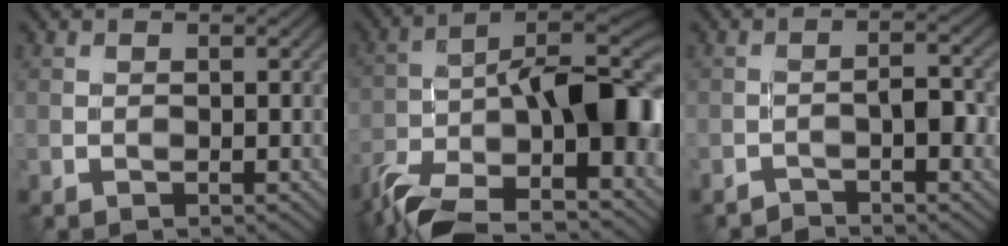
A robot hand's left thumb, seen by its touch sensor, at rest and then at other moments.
{"total": 16.0, "force": [-7.9, 5.4, 12.8], "torque": [-0.218, -0.013, -0.152]}
{"total": 3.2, "force": [-2.1, 0.7, 2.4], "torque": [-0.040, 0.011, -0.043]}